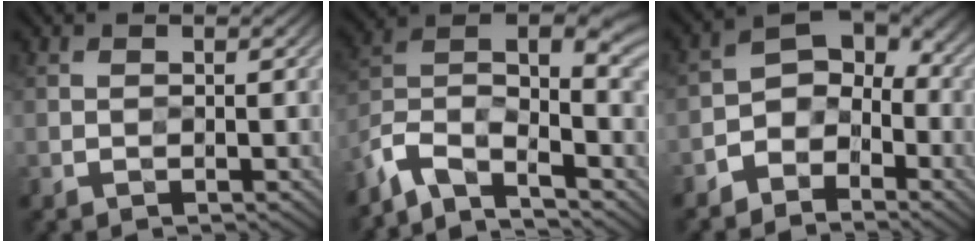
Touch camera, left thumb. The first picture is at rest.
{"total": 9.0, "force": [-5.4, 3.1, 6.5], "torque": [-0.115, -0.006, -0.126]}
{"total": 6.0, "force": [-3.4, 4.0, 3.0], "torque": [-0.037, 0.001, -0.079]}